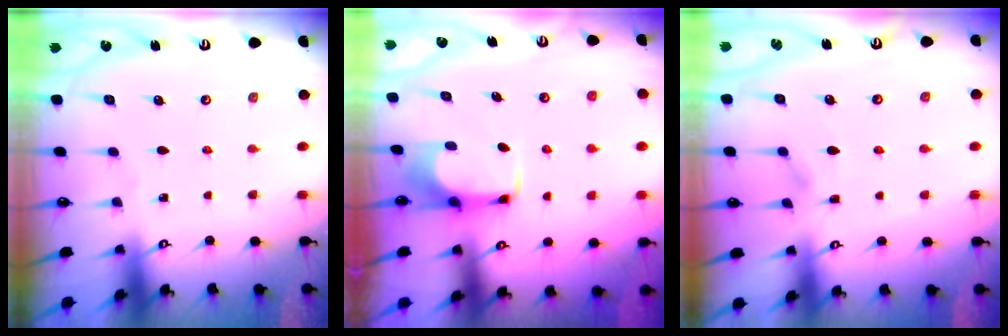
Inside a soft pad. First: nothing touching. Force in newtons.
{"total": 1.0, "press": 0.9, "slide": 0.4}
{"total": 1.8, "press": 1.6, "slide": 1.0}